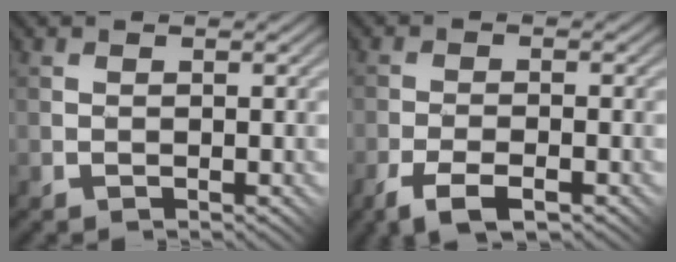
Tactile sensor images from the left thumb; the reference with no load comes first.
{"total": 4.7, "force": [-3.1, 1.5, 3.3], "torque": [-0.059, 0.002, -0.058]}